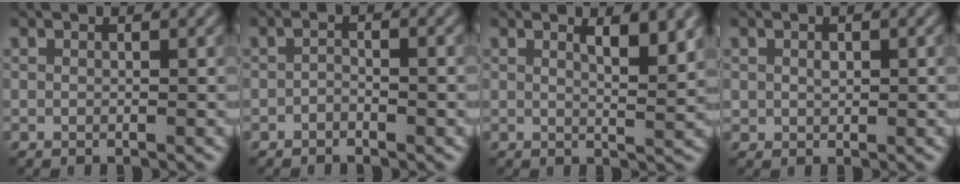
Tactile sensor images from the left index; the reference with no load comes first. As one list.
[{"total": 1.1, "force": [-0.7, 0.4, 0.7], "torque": [-0.015, 0.004, -0.011]}, {"total": 3.5, "force": [1.6, 1.0, 2.9], "torque": [-0.039, -0.002, 0.029]}, {"total": 0.9, "force": [0.3, 0.8, 0.5], "torque": [-0.014, 0.000, 0.008]}]